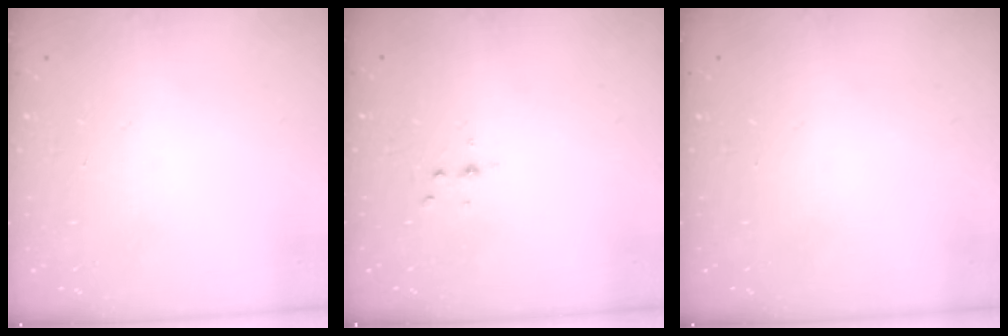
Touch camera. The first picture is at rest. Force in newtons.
{"total": 4.0, "press": 3.6, "slide": 1.8}
{"total": 0.0}